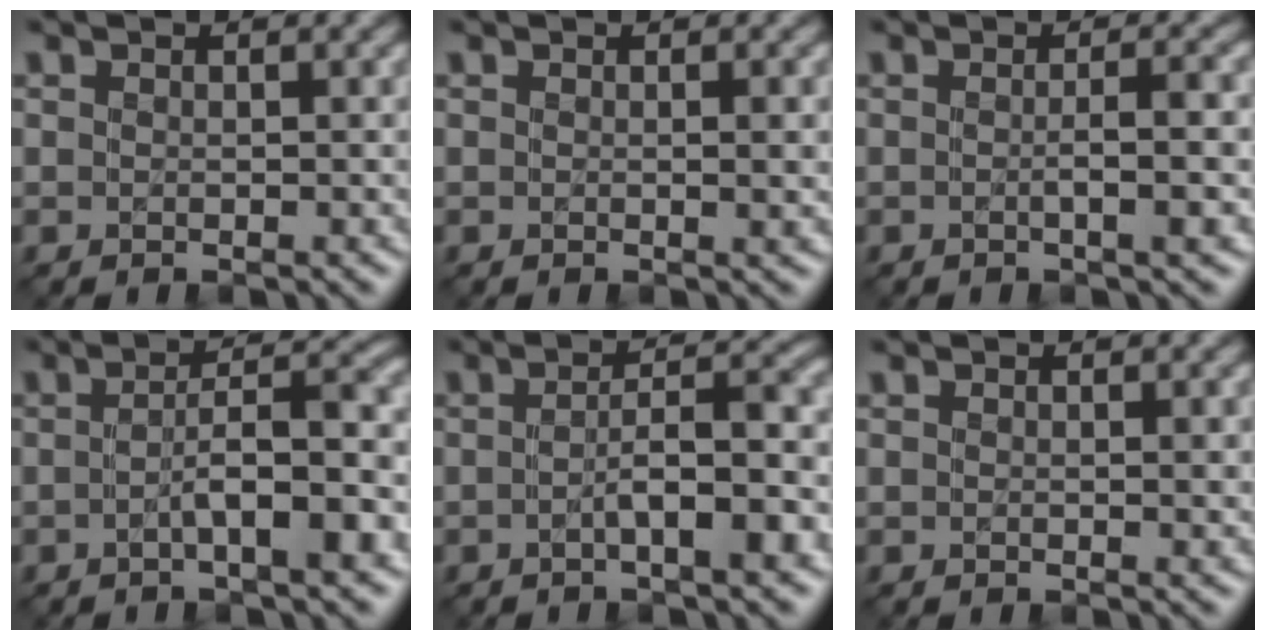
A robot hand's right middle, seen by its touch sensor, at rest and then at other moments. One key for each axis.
{"total": 1.2, "fx": 0.2, "fy": 0.2, "fz": 1.2, "tx": -0.019, "ty": -0.002, "tz": 0.001}
{"total": 2.9, "fx": -0.2, "fy": 0.7, "fz": 2.8, "tx": -0.033, "ty": 0.005, "tz": -0.004}
{"total": 6.6, "fx": -1.4, "fy": 1.5, "fz": 6.3, "tx": -0.084, "ty": 0.016, "tz": -0.030}
{"total": 5.9, "fx": -1.3, "fy": 1.4, "fz": 5.6, "tx": -0.075, "ty": 0.014, "tz": -0.026}
{"total": 0.6, "fx": 0.2, "fy": 0.1, "fz": 0.6, "tx": -0.008, "ty": -0.002, "tz": 0.003}